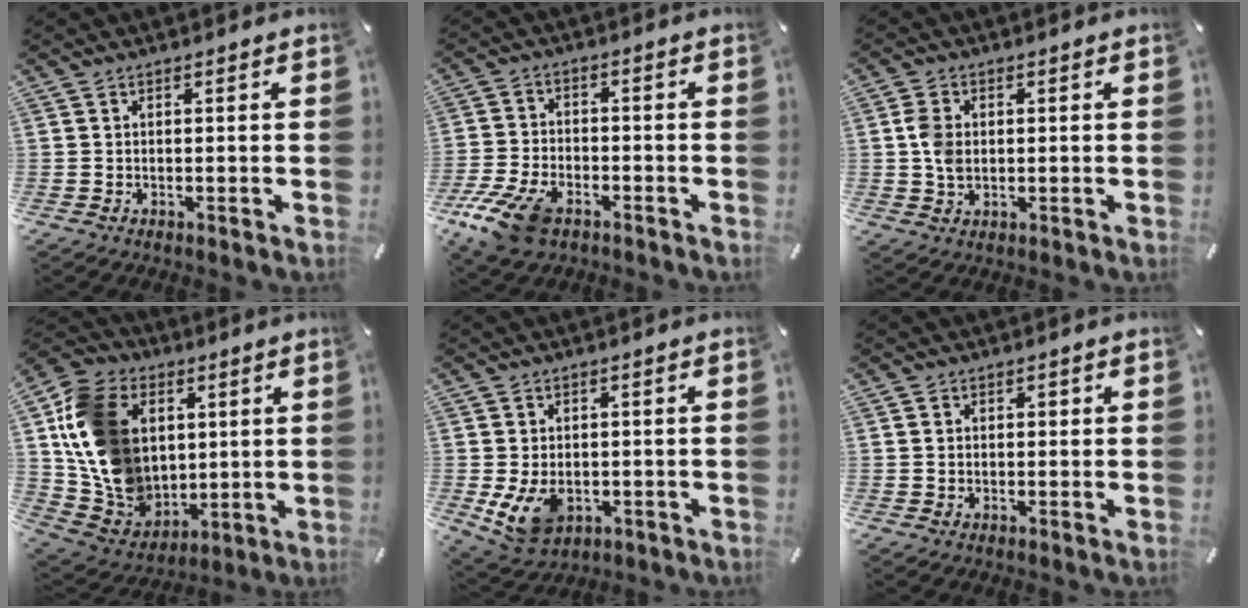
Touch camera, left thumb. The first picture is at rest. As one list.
[{"total": 10.8, "force": [-6.7, 5.8, 6.2], "torque": [-0.131, 0.026, -0.124]}, {"total": 5.2, "force": [0.3, 3.8, 3.5], "torque": [-0.081, 0.005, 0.002]}, {"total": 18.1, "force": [3.4, 15.6, 8.6], "torque": [-0.189, -0.016, 0.075]}, {"total": 7.9, "force": [-1.5, 6.0, 5.0], "torque": [-0.099, 0.001, -0.026]}, {"total": 1.7, "force": [0.0, 1.6, 0.7], "torque": [-0.008, 0.004, -0.005]}]